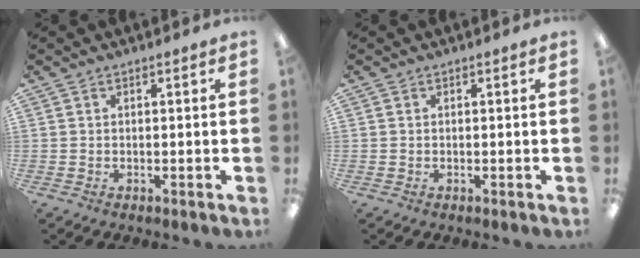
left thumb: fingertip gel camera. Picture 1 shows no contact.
{"total": 0.0}